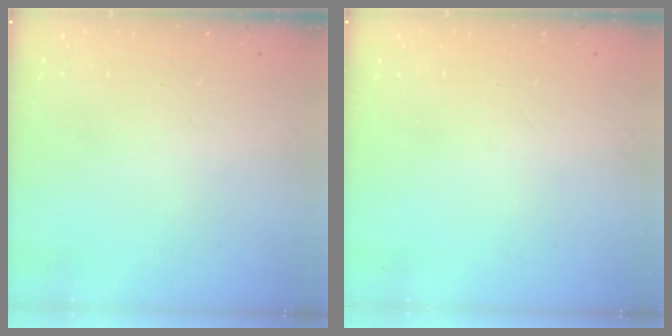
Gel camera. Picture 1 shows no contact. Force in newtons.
{"total": 0.0}